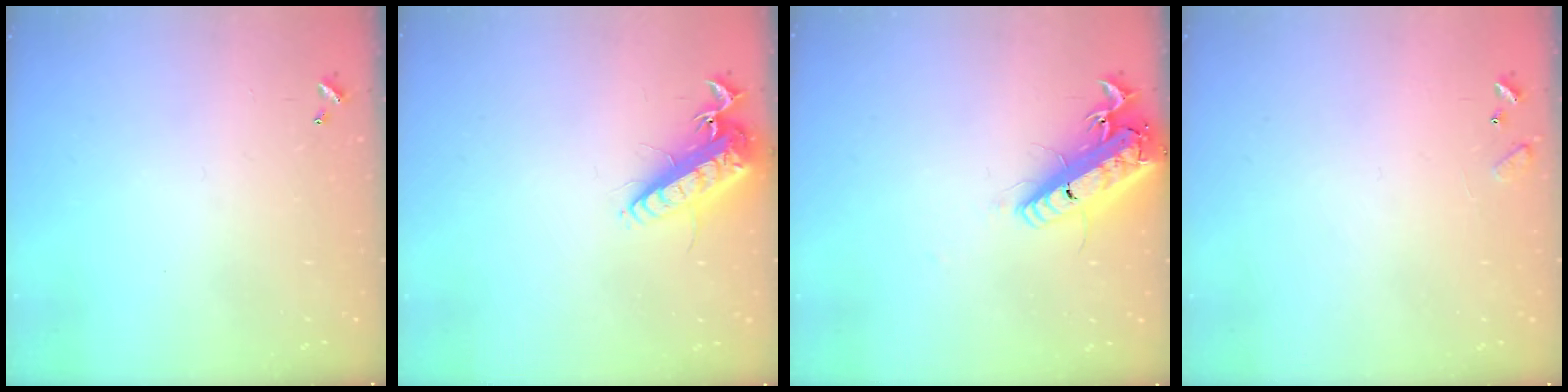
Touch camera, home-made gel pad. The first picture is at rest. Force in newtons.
{"total": 15.9, "press": 15.5, "slide": 3.3}
{"total": 19.5, "press": 19.2, "slide": 3.6}
{"total": 6.4, "press": 6.4, "slide": 0.5}